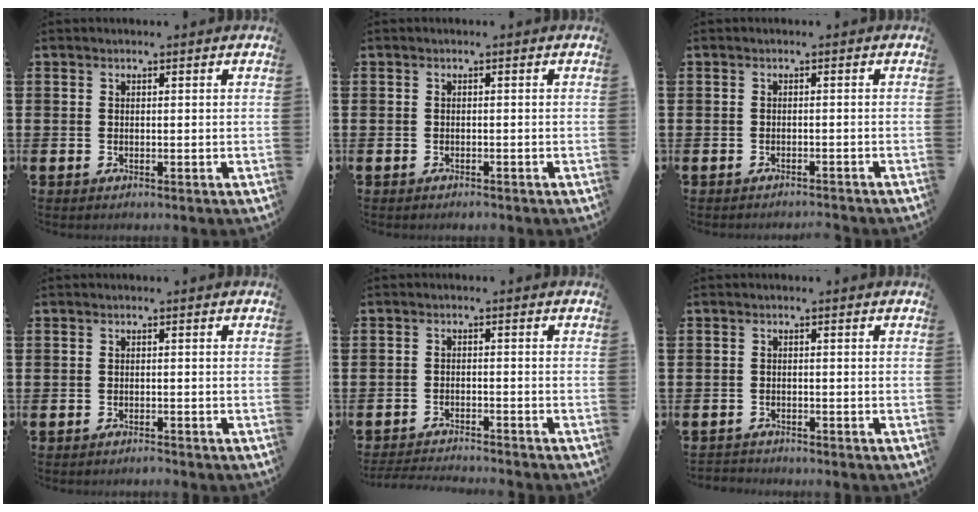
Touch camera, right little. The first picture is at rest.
{"total": 0.5, "force": [-0.5, 0.1, 0.1], "torque": [-0.005, -0.003, -0.010]}
{"total": 1.0, "force": [-1.0, -0.2, 0.0], "torque": [0.000, 0.001, -0.020]}
{"total": 0.8, "force": [-0.8, 0.0, 0.1], "torque": [-0.004, -0.003, -0.016]}
{"total": 2.3, "force": [-2.3, -0.2, 0.1], "torque": [-0.003, 0.002, -0.048]}
{"total": 1.0, "force": [-1.0, 0.1, -0.1], "torque": [0.001, 0.002, -0.021]}